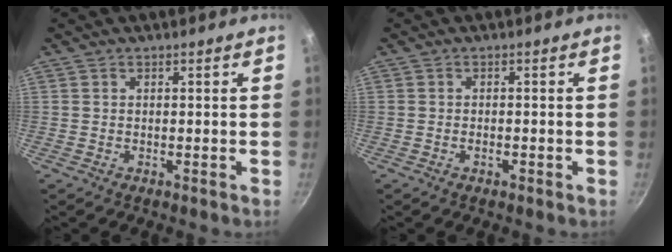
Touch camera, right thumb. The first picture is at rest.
{"total": 1.2, "force": [-0.6, 0.5, 0.9], "torque": [-0.018, 0.004, -0.012]}